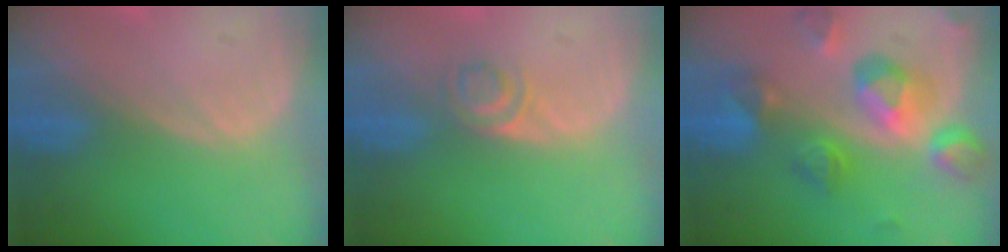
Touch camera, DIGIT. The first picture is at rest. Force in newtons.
{"total": 2.8, "press": 2.7, "slide": 1.0}
{"total": 10.4, "press": 9.3, "slide": 4.7}